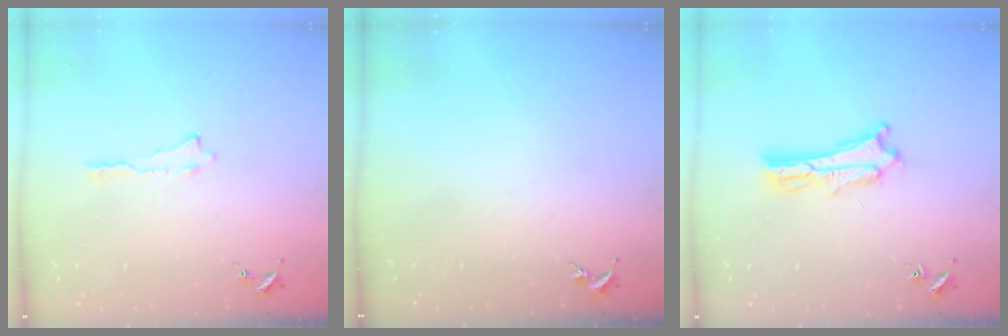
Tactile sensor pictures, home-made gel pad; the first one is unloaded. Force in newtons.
{"total": 0.0}
{"total": 4.0, "press": 4.0, "slide": 0.4}